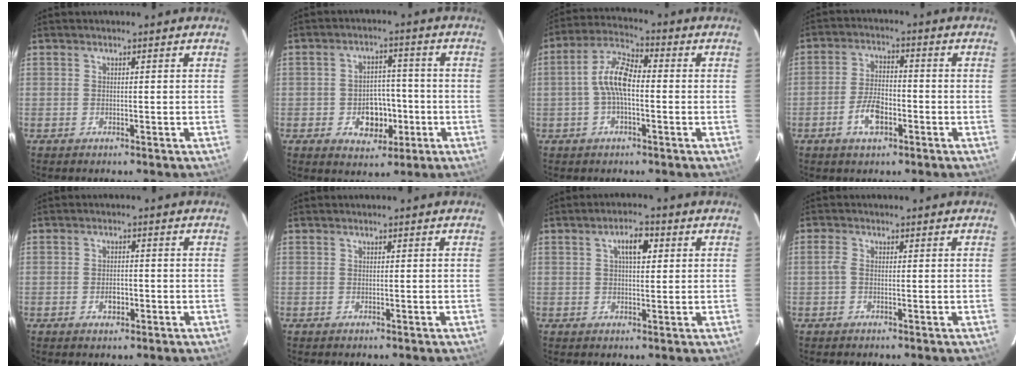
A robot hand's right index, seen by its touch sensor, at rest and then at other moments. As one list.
[{"total": 7.6, "force": [-2.5, 5.8, 4.2], "torque": [-0.081, 0.012, -0.024]}, {"total": 7.9, "force": [-1.0, 3.1, 7.1], "torque": [-0.150, 0.022, -0.023]}, {"total": 6.7, "force": [-3.2, 3.4, 4.9], "torque": [-0.102, 0.005, -0.054]}, {"total": 2.7, "force": [-1.1, 1.8, 1.8], "torque": [-0.031, 0.002, -0.017]}, {"total": 0.0}, {"total": 4.5, "force": [1.5, 1.9, 3.8], "torque": [-0.063, 0.013, 0.025]}, {"total": 1.5, "force": [-0.2, 0.9, 1.1], "torque": [-0.027, 0.004, -0.008]}]